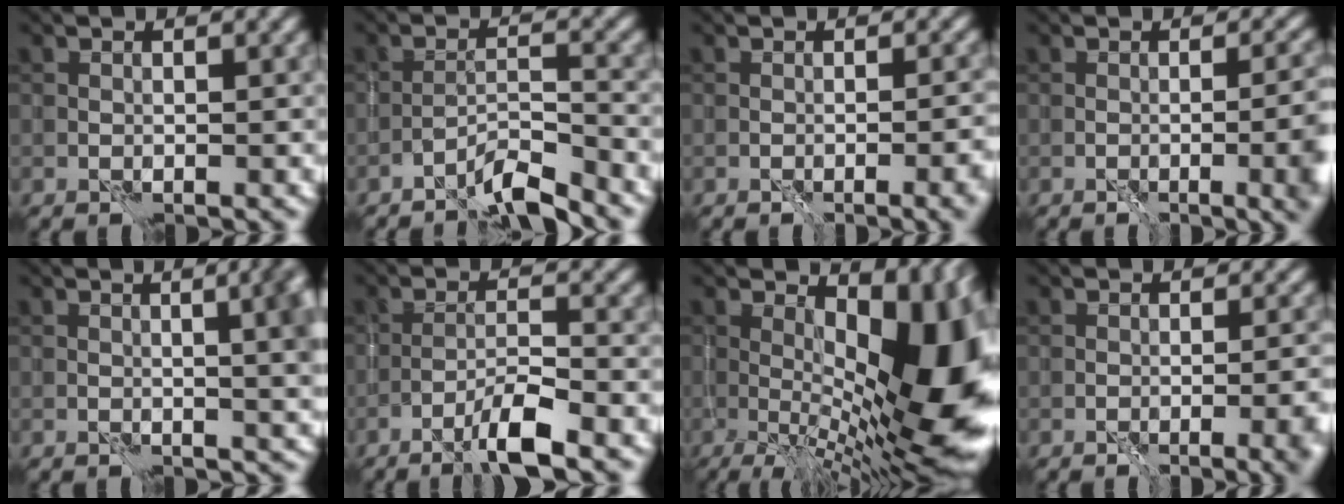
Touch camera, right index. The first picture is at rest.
{"total": 3.6, "force": [-3.1, 0.2, 1.8], "torque": [-0.030, 0.009, -0.065]}
{"total": 4.5, "force": [-1.8, 1.4, 3.8], "torque": [-0.041, 0.003, -0.020]}
{"total": 7.4, "force": [-1.5, 2.8, 6.6], "torque": [-0.067, -0.003, -0.012]}
{"total": 7.5, "force": [0.9, 3.0, 6.9], "torque": [-0.051, 0.016, 0.006]}
{"total": 4.1, "force": [-2.8, 0.3, 3.0], "torque": [-0.056, 0.009, -0.059]}
{"total": 15.3, "force": [1.2, 7.0, 13.6], "torque": [-0.155, 0.005, 0.021]}
{"total": 5.7, "force": [-2.4, 1.9, 4.8], "torque": [-0.045, 0.003, -0.024]}